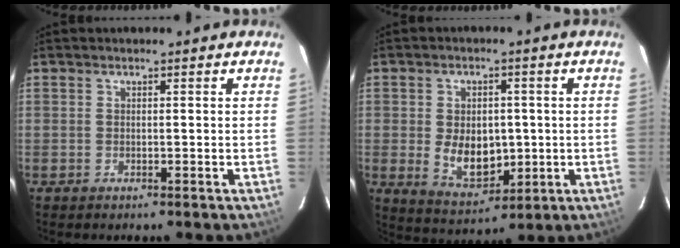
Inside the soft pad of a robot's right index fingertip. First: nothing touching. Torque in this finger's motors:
{"motor_torque": [0.88, -0.42, 0.47, 0.06]}